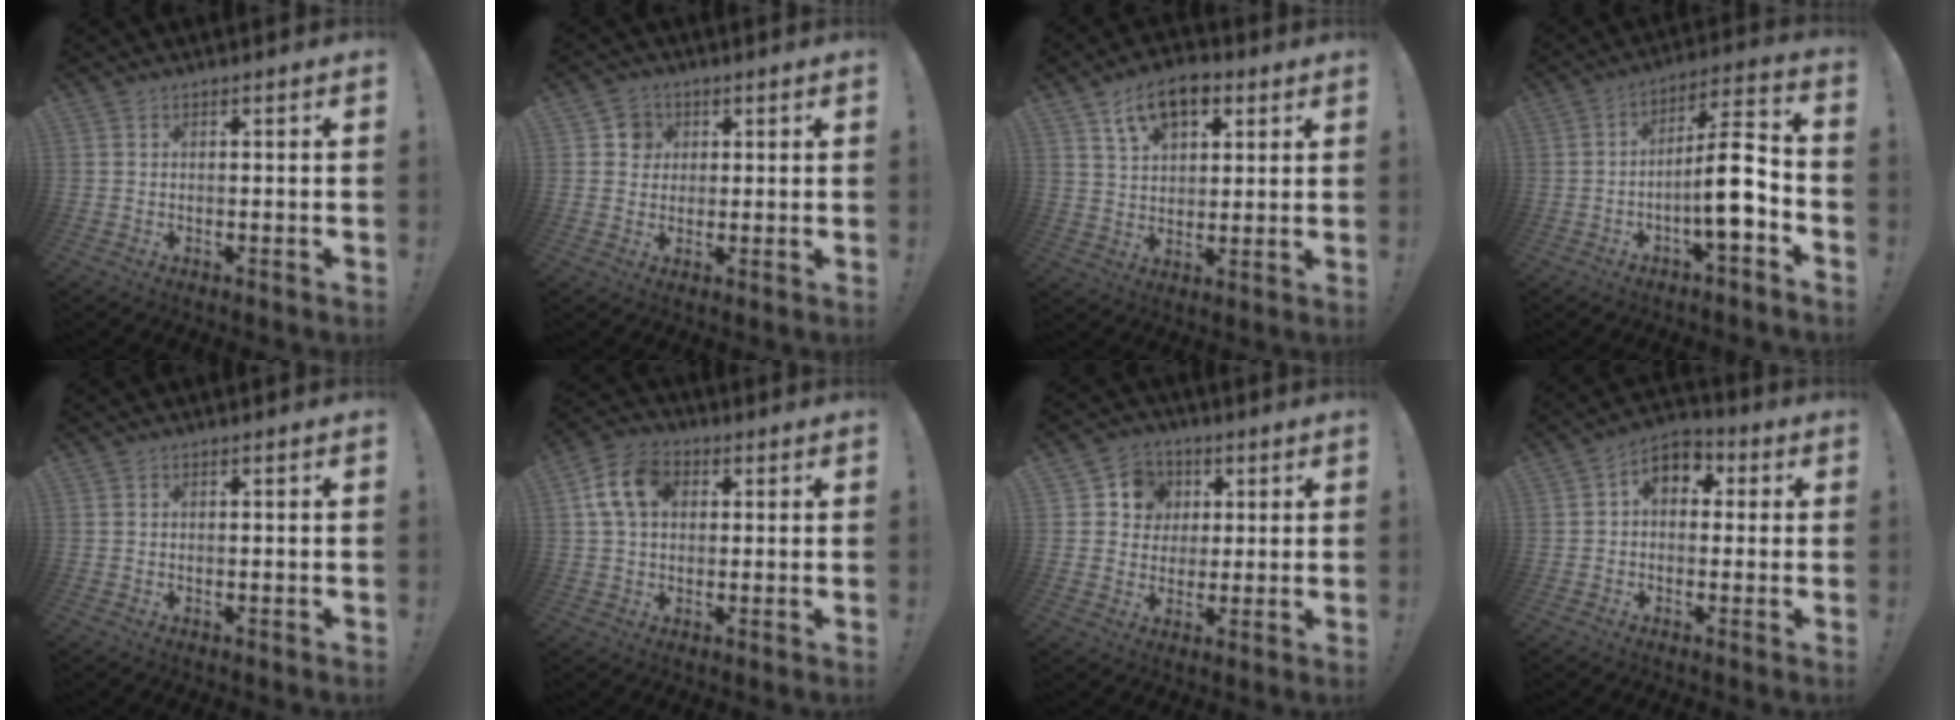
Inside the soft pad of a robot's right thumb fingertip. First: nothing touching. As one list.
[{"total": 5.2, "force": [1.5, 4.8, 1.2], "torque": [-0.005, -0.002, 0.026]}, {"total": 11.9, "force": [6.4, 7.4, 6.7], "torque": [-0.098, -0.019, 0.120]}, {"total": 13.5, "force": [-3.9, 4.4, 12.2], "torque": [-0.182, 0.027, -0.063]}, {"total": 0.0}, {"total": 11.1, "force": [2.9, 7.9, 7.2], "torque": [-0.123, 0.013, 0.057]}, {"total": 8.7, "force": [2.0, 8.1, 2.4], "torque": [-0.029, -0.004, 0.042]}, {"total": 6.9, "force": [1.2, 5.4, 4.1], "torque": [-0.055, 0.005, 0.027]}]